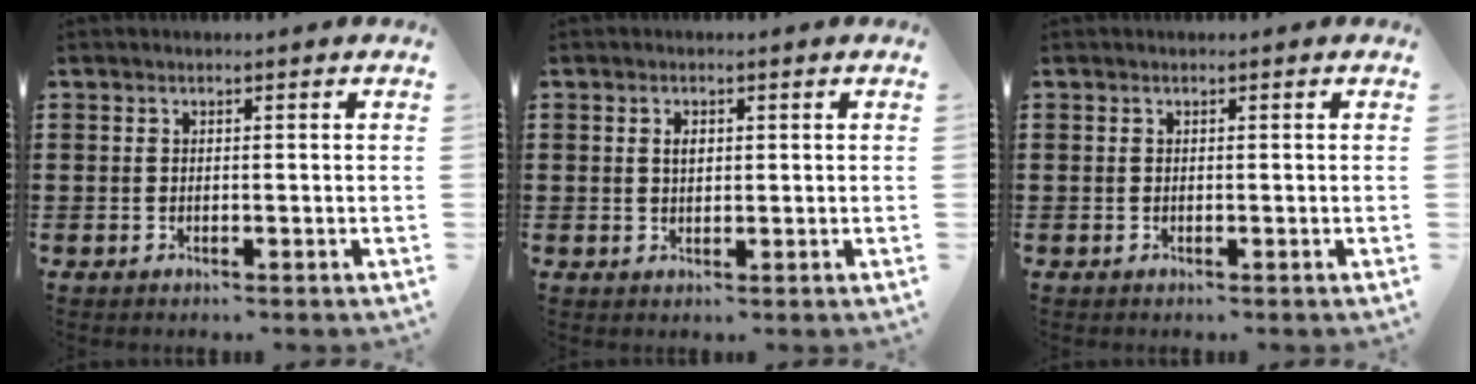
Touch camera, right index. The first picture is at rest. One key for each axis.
{"total": 1.6, "fx": 0.3, "fy": 0.9, "fz": 1.3, "tx": -0.027, "ty": 0.007, "tz": 0.004}
{"total": 0.0}